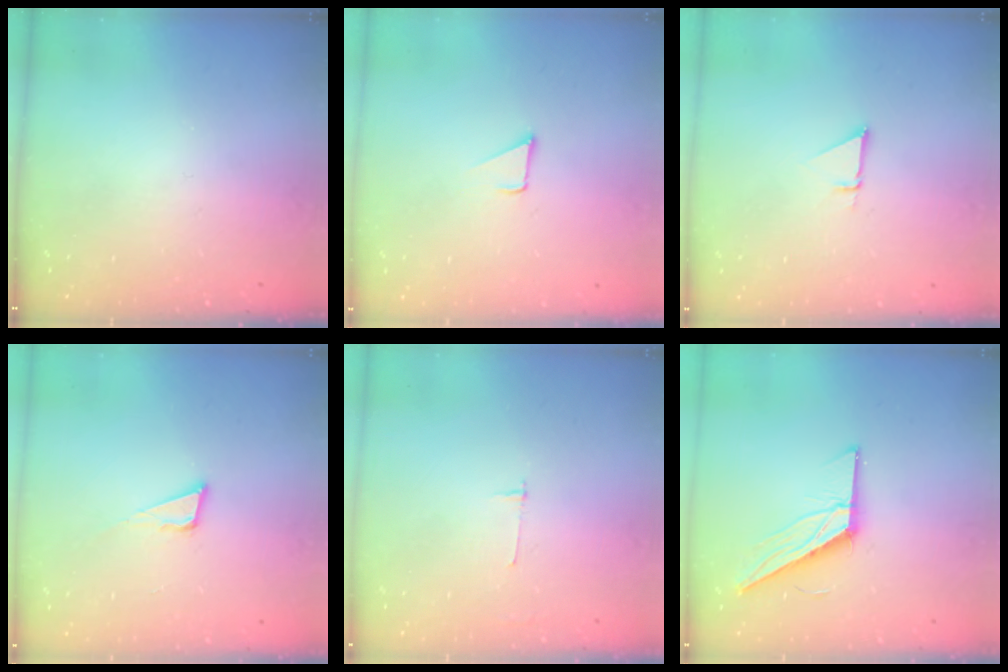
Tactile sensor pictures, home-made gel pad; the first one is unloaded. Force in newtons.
{"total": 2.8, "press": 2.8, "slide": 0.2}
{"total": 1.4, "press": 1.4, "slide": 0.0}
{"total": 6.4, "press": 5.8, "slide": 2.6}
{"total": 2.7, "press": 2.7, "slide": 0.3}
{"total": 11.5, "press": 11.5, "slide": 0.2}